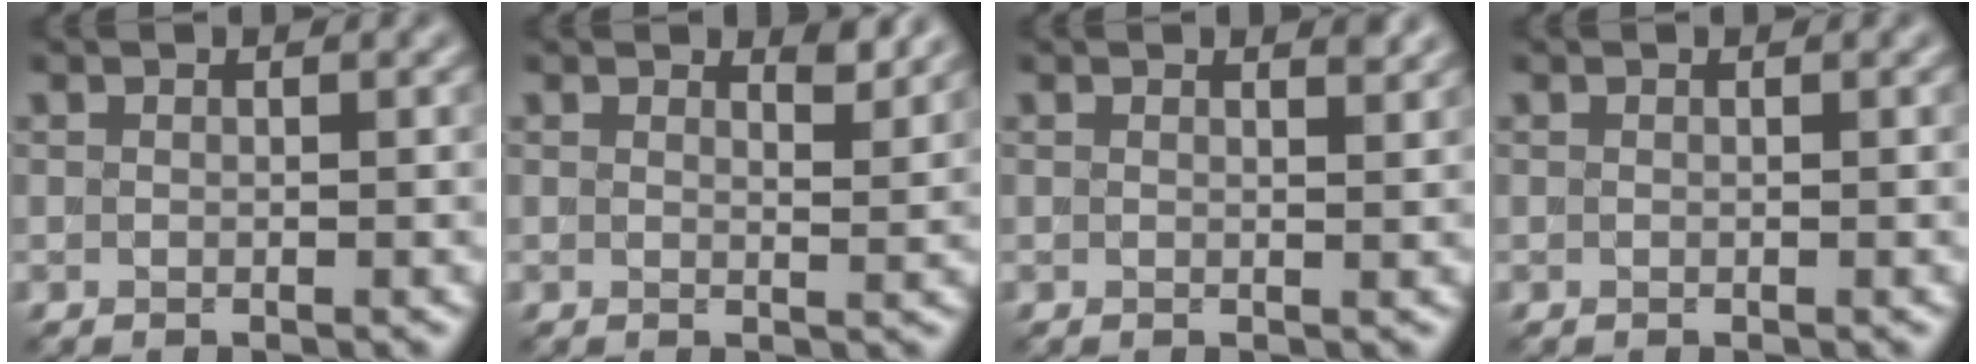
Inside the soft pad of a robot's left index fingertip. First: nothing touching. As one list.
[{"total": 1.5, "force": [1.3, 0.2, 0.7], "torque": [-0.009, -0.005, 0.018]}, {"total": 1.0, "force": [0.9, 0.1, 0.4], "torque": [-0.004, -0.002, 0.013]}, {"total": 0.0}]